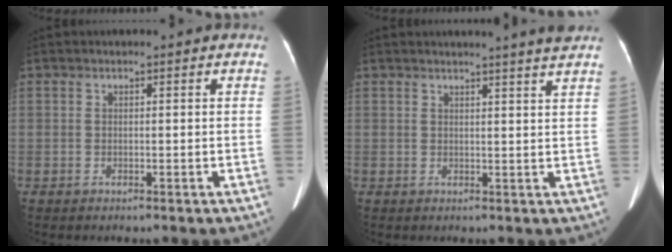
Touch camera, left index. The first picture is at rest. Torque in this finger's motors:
{"motor_torque": [-0.86, -1.29, -0.50, -0.05]}